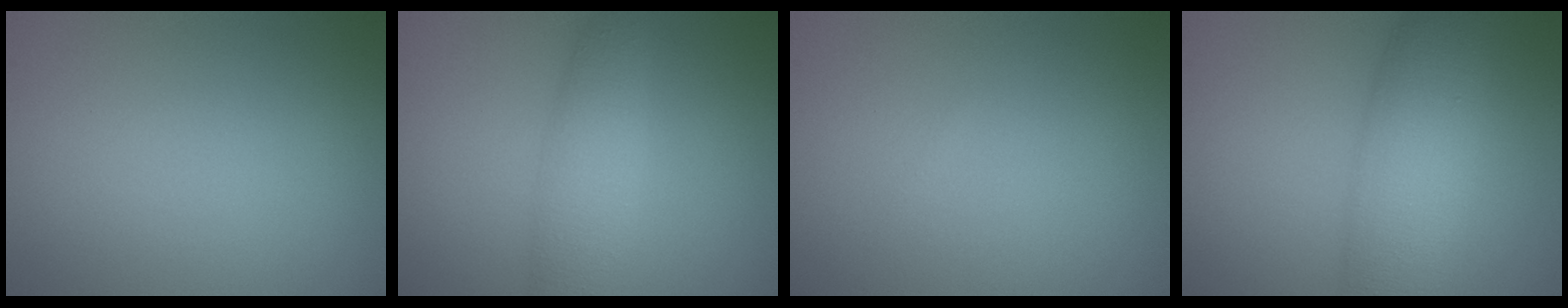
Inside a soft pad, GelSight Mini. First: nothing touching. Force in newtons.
{"total": 3.7, "press": 3.7, "slide": 0.0}
{"total": 0.0}
{"total": 7.1, "press": 7.1, "slide": 0.3}